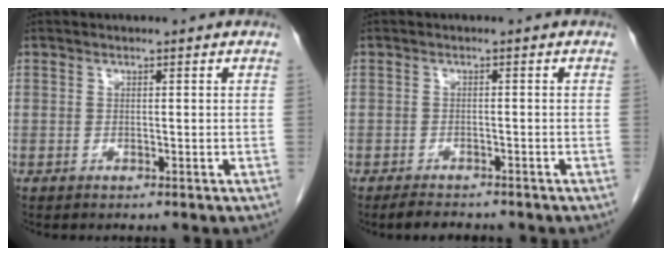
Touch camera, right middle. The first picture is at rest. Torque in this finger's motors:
{"motor_torque": [0.49, -0.10, 0.00, 0.01]}